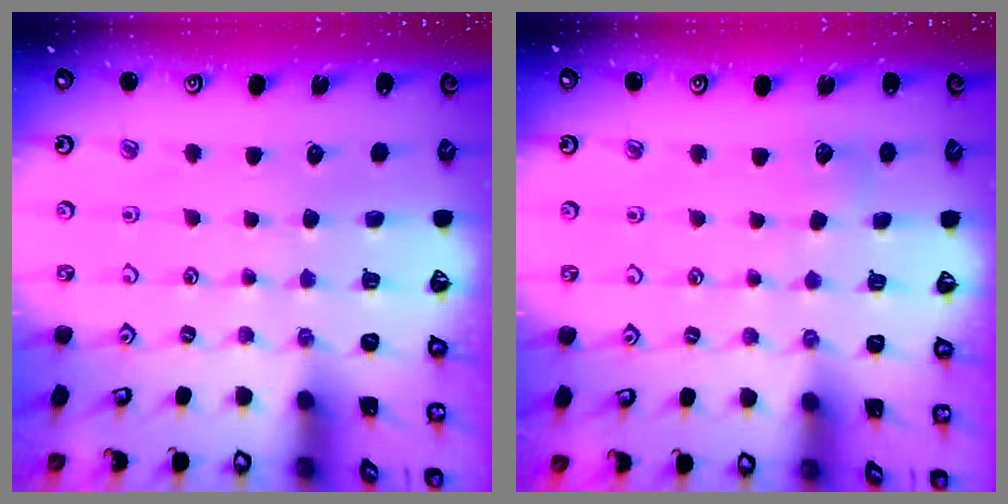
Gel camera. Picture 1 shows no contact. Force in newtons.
{"total": 5.0, "press": 4.9, "slide": 0.7}